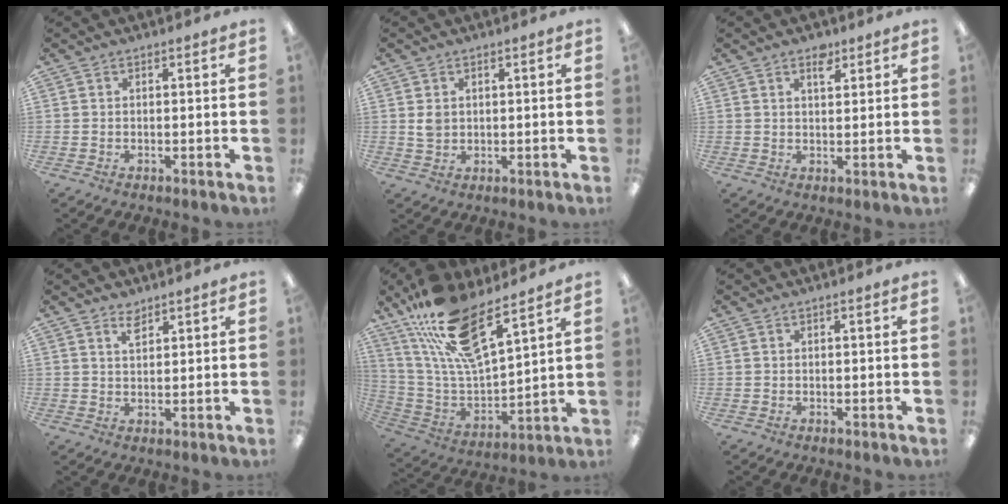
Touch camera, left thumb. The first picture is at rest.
{"total": 3.1, "force": [1.0, 2.4, 1.6], "torque": [-0.025, 0.000, 0.016]}
{"total": 3.6, "force": [2.5, 1.7, 2.0], "torque": [-0.013, -0.012, 0.037]}
{"total": 2.9, "force": [2.3, 1.2, 1.3], "torque": [-0.023, -0.003, 0.041]}
{"total": 19.5, "force": [14.0, 5.8, 12.3], "torque": [-0.244, -0.077, 0.248]}
{"total": 0.0}